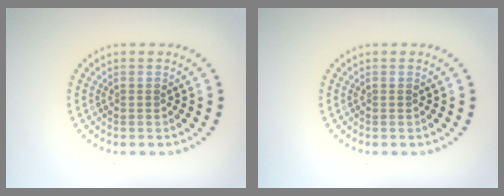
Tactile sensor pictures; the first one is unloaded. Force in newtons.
{"total": 0.0}